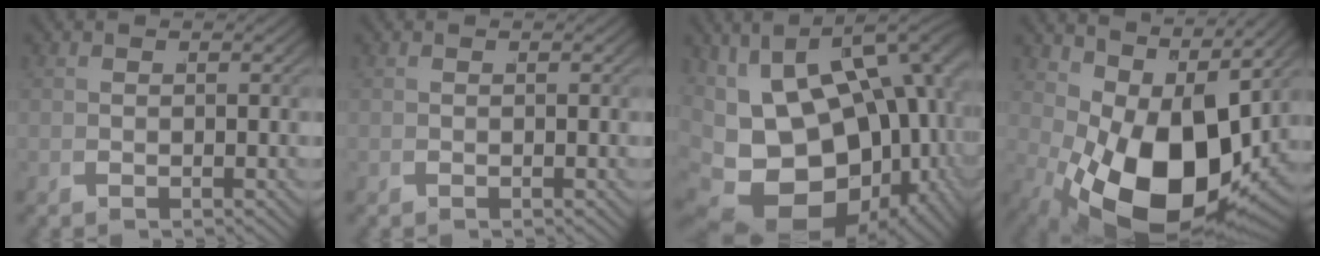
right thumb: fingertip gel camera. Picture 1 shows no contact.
{"total": 0.0}
{"total": 18.8, "force": [-1.9, 12.4, 14.0], "torque": [-0.263, -0.063, 0.004]}
{"total": 15.5, "force": [-0.5, 8.5, 13.0], "torque": [-0.232, -0.062, 0.035]}